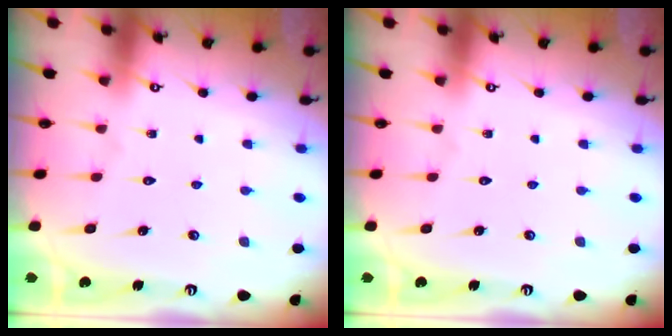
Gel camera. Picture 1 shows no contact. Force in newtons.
{"total": 0.0}